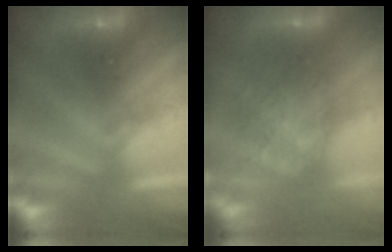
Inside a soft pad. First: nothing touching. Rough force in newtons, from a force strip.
{"total": 7.5}